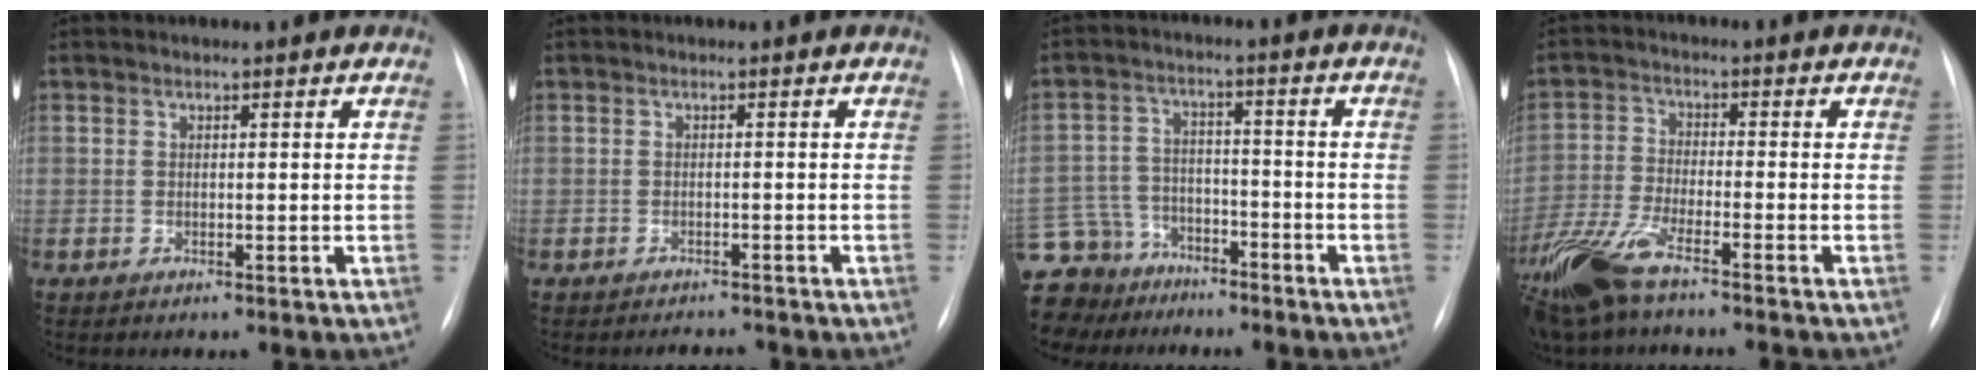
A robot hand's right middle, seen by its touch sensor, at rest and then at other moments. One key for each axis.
{"total": 1.7, "fx": -1.7, "fy": 0.3, "fz": 0.1, "tx": 0.001, "ty": -0.006, "tz": -0.018}
{"total": 13.3, "fx": -10.5, "fy": 7.8, "fz": 2.3, "tx": -0.076, "ty": 0.023, "tz": -0.174}
{"total": 10.9, "fx": -8.1, "fy": 1.9, "fz": 7.1, "tx": -0.158, "ty": -0.026, "tz": -0.159}